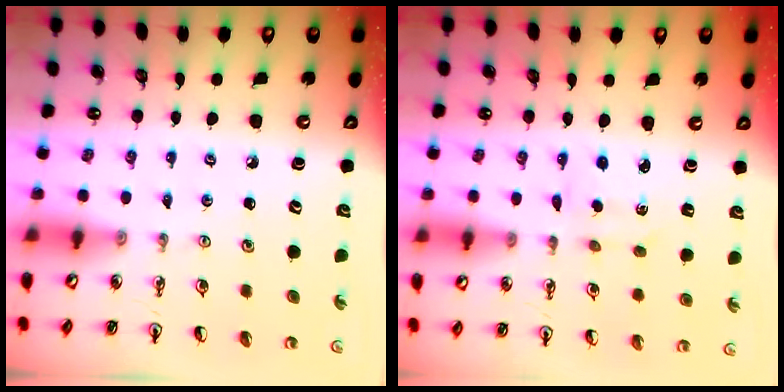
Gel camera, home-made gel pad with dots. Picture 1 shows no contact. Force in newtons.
{"total": 2.6, "press": 2.5, "slide": 0.3}